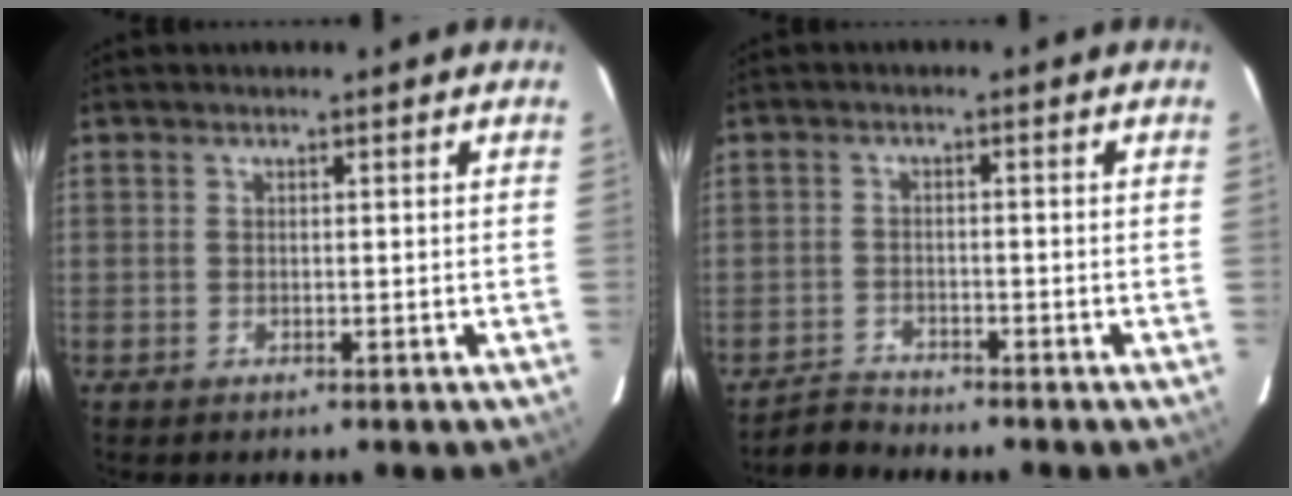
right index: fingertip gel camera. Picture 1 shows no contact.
{"total": 3.1, "force": [-3.0, 0.6, -0.4], "torque": [-0.003, 0.005, -0.061]}